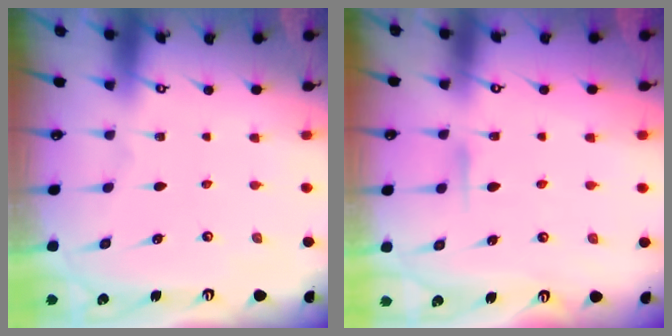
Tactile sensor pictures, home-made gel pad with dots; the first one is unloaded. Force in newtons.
{"total": 5.4, "press": 5.4, "slide": 0.7}